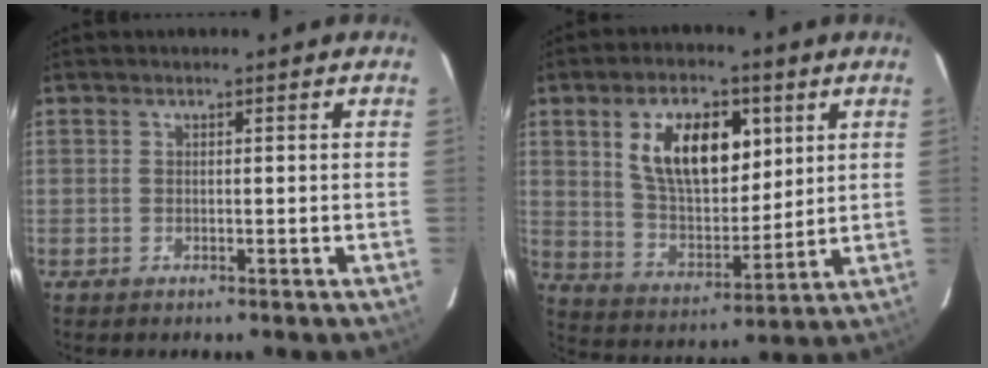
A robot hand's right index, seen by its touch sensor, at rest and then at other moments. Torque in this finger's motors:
{"motor_torque": [1.23, 0.91, 0.39, 0.15]}